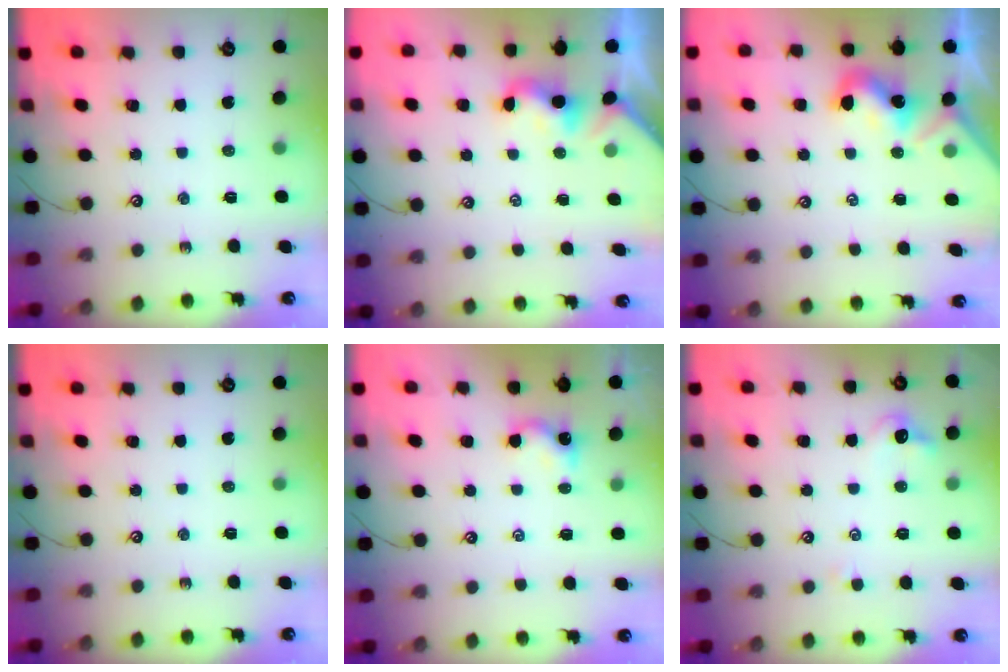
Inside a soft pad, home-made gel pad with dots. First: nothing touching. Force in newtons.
{"total": 1.9, "press": 1.9, "slide": 0.5}
{"total": 2.0, "press": 1.9, "slide": 0.4}
{"total": 0.0}
{"total": 0.8, "press": 0.7, "slide": 0.4}
{"total": 2.3, "press": 2.3, "slide": 0.4}